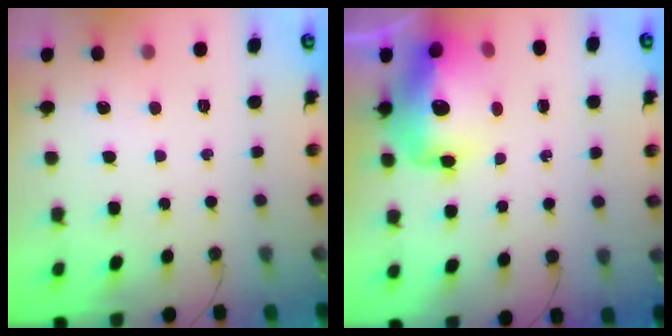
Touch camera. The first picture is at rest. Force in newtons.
{"total": 19.6, "press": 19.4, "slide": 2.2}